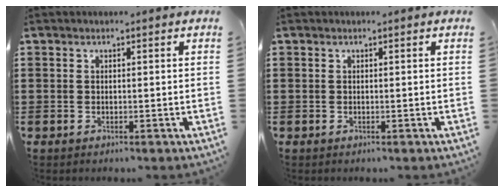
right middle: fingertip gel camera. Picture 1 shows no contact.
{"total": 0.0}